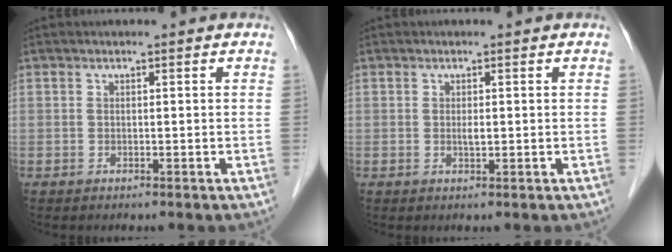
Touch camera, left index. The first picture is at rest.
{"total": 0.9, "force": [-0.1, 0.2, 0.8], "torque": [-0.017, -0.006, -0.003]}